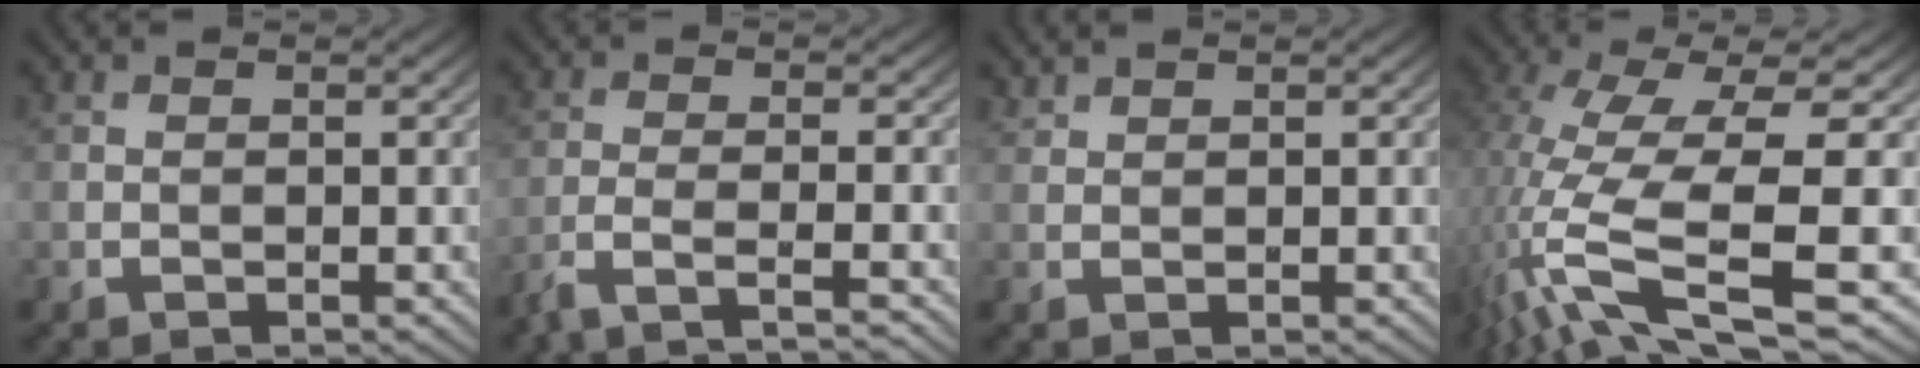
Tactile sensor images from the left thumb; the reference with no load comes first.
{"total": 5.0, "force": [-3.4, 0.9, 3.6], "torque": [-0.052, 0.004, -0.084]}
{"total": 1.4, "force": [1.3, 0.2, -0.2], "torque": [0.000, 0.004, 0.031]}
{"total": 14.0, "force": [-3.7, 3.6, 13.0], "torque": [-0.289, -0.013, -0.053]}